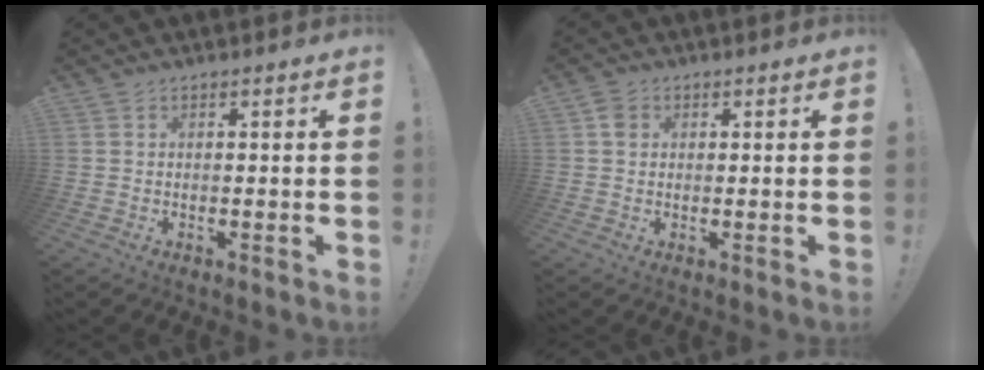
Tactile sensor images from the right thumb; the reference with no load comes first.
{"total": 3.0, "force": [0.8, 2.5, 1.4], "torque": [-0.016, 0.001, 0.015]}